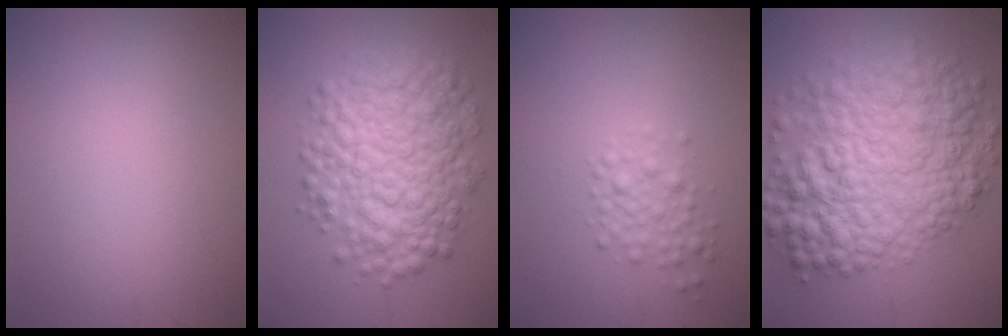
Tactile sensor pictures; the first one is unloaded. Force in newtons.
{"total": 7.6, "press": 7.6, "slide": 0.2}
{"total": 2.0, "press": 2.0, "slide": 0.0}
{"total": 9.7, "press": 9.7, "slide": 0.1}